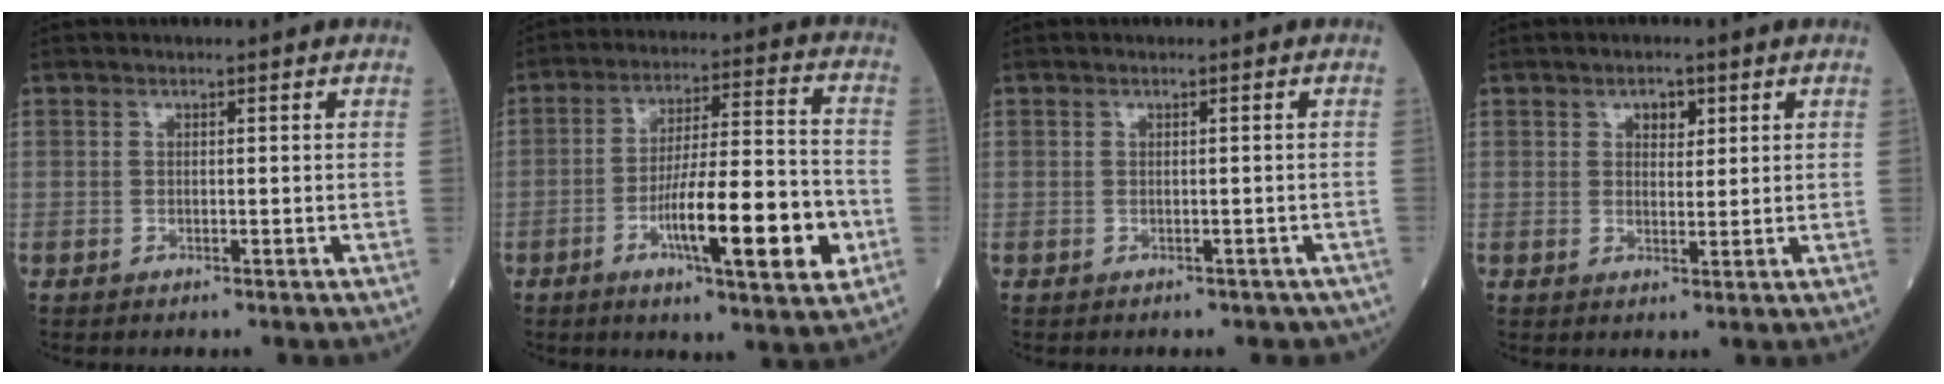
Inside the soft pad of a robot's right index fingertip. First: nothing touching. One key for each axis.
{"total": 15.4, "fx": -5.3, "fy": 2.0, "fz": 14.3, "tx": -0.236, "ty": -0.002, "tz": -0.083}
{"total": 4.2, "fx": -3.2, "fy": 2.4, "fz": 1.3, "tx": -0.008, "ty": 0.012, "tz": -0.030}
{"total": 2.7, "fx": 1.3, "fy": 1.6, "fz": 1.7, "tx": -0.021, "ty": 0.002, "tz": 0.019}